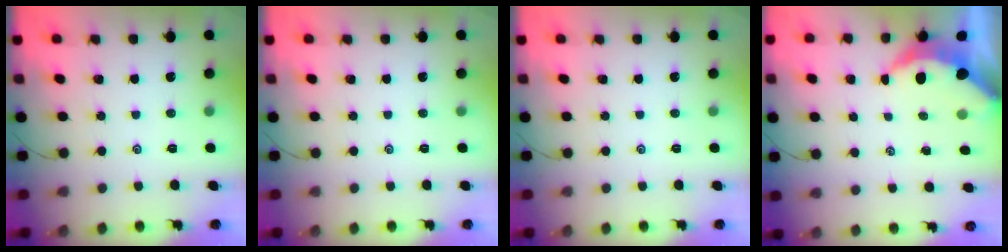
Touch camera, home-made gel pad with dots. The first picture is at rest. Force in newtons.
{"total": 0.0}
{"total": 0.0}
{"total": 5.2, "press": 5.1, "slide": 0.7}